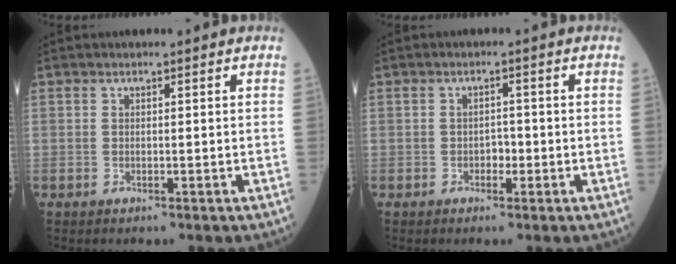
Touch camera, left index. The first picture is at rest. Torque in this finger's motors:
{"motor_torque": [0.12, 0.15, -0.02, 0.00]}